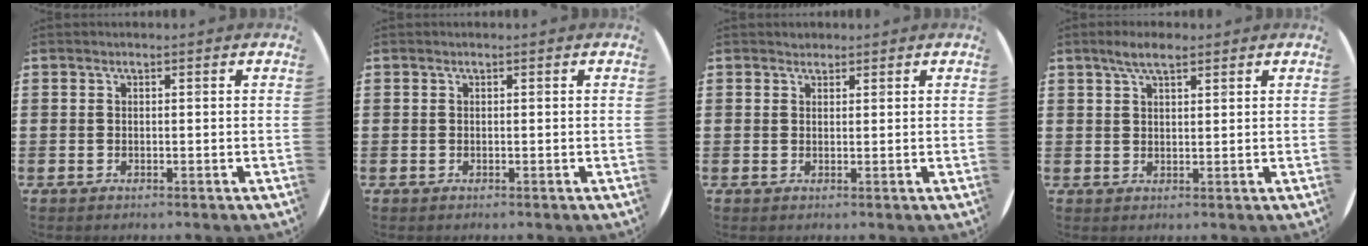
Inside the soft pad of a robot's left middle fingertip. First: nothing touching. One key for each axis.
{"total": 0.0}
{"total": 0.9, "fx": 0.8, "fy": 0.3, "fz": -0.1, "tx": 0.002, "ty": 0.003, "tz": 0.016}
{"total": 3.5, "fx": 2.5, "fy": 1.0, "fz": 2.2, "tx": -0.039, "ty": 0.003, "tz": 0.043}